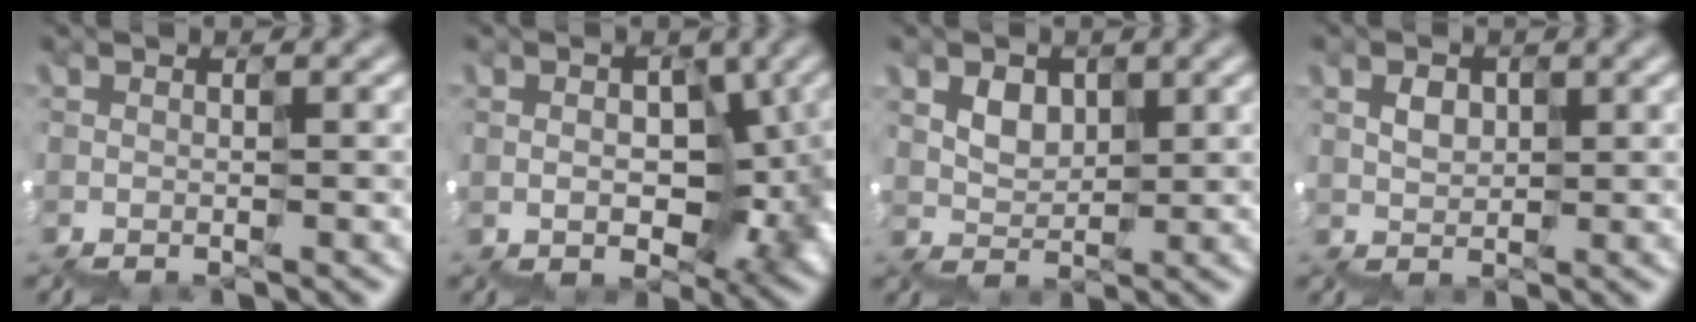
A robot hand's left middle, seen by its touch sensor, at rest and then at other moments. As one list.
[{"total": 7.5, "force": [-0.5, 4.9, 5.7], "torque": [-0.071, 0.016, -0.004]}, {"total": 2.3, "force": [1.5, 0.7, -1.5], "torque": [0.012, 0.018, 0.030]}, {"total": 1.5, "force": [0.8, 0.4, -1.2], "torque": [0.005, 0.019, 0.017]}]